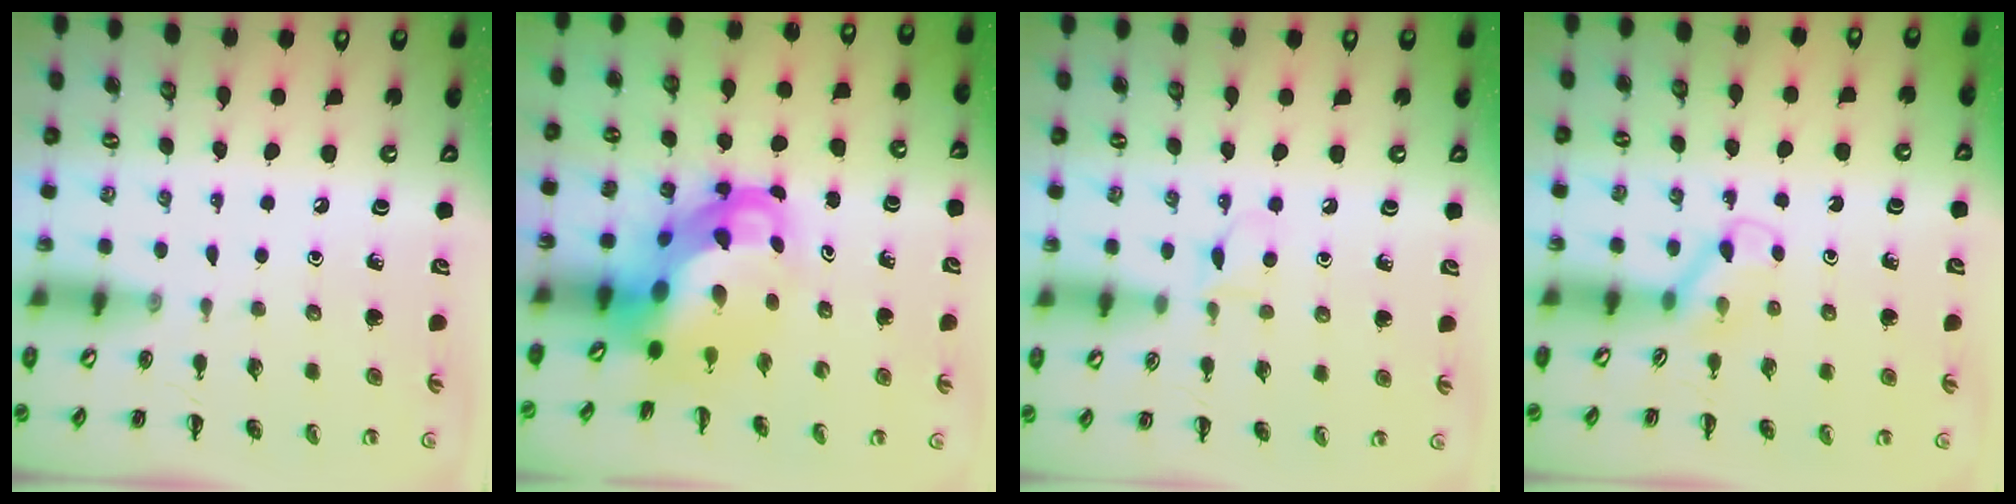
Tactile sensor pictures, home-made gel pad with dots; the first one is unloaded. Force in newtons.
{"total": 7.6, "press": 7.4, "slide": 1.9}
{"total": 3.7, "press": 3.5, "slide": 1.2}
{"total": 2.6, "press": 2.4, "slide": 0.9}